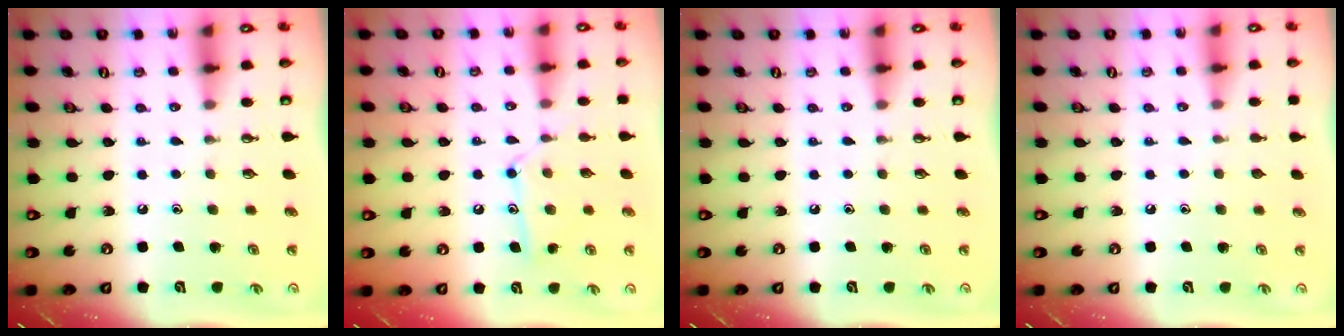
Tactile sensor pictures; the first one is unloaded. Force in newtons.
{"total": 11.6, "press": 11.6, "slide": 0.7}
{"total": 0.0}
{"total": 0.5, "press": 0.5, "slide": 0.1}